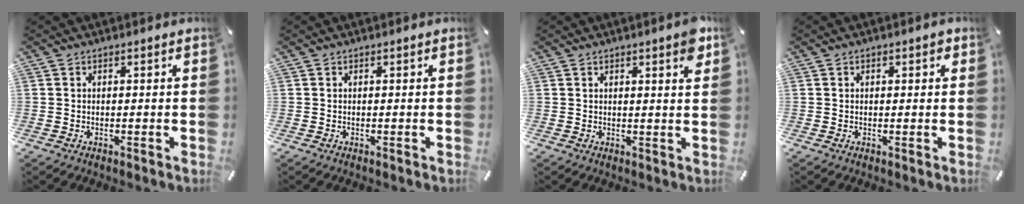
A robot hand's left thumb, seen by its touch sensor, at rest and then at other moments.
{"total": 0.0}
{"total": 3.9, "force": [2.1, 0.8, 3.2], "torque": [-0.050, -0.009, 0.033]}
{"total": 1.5, "force": [0.4, 1.0, 1.1], "torque": [-0.015, 0.004, 0.003]}